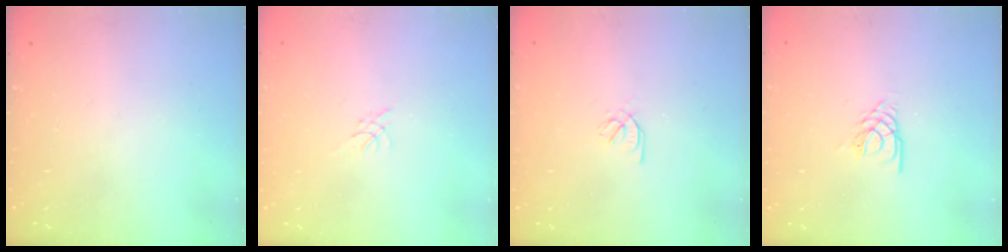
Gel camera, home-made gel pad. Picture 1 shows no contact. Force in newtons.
{"total": 0.0}
{"total": 2.2, "press": 2.1, "slide": 0.6}
{"total": 2.5, "press": 2.4, "slide": 0.4}